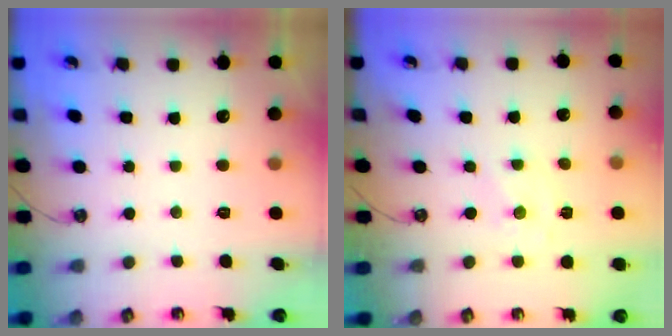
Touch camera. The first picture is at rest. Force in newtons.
{"total": 0.0}